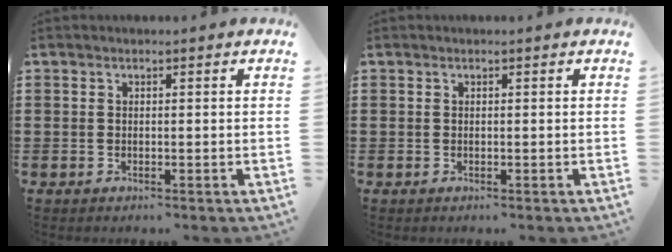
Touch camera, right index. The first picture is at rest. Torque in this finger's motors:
{"motor_torque": [-0.04, 0.04, 0.03, -0.01]}